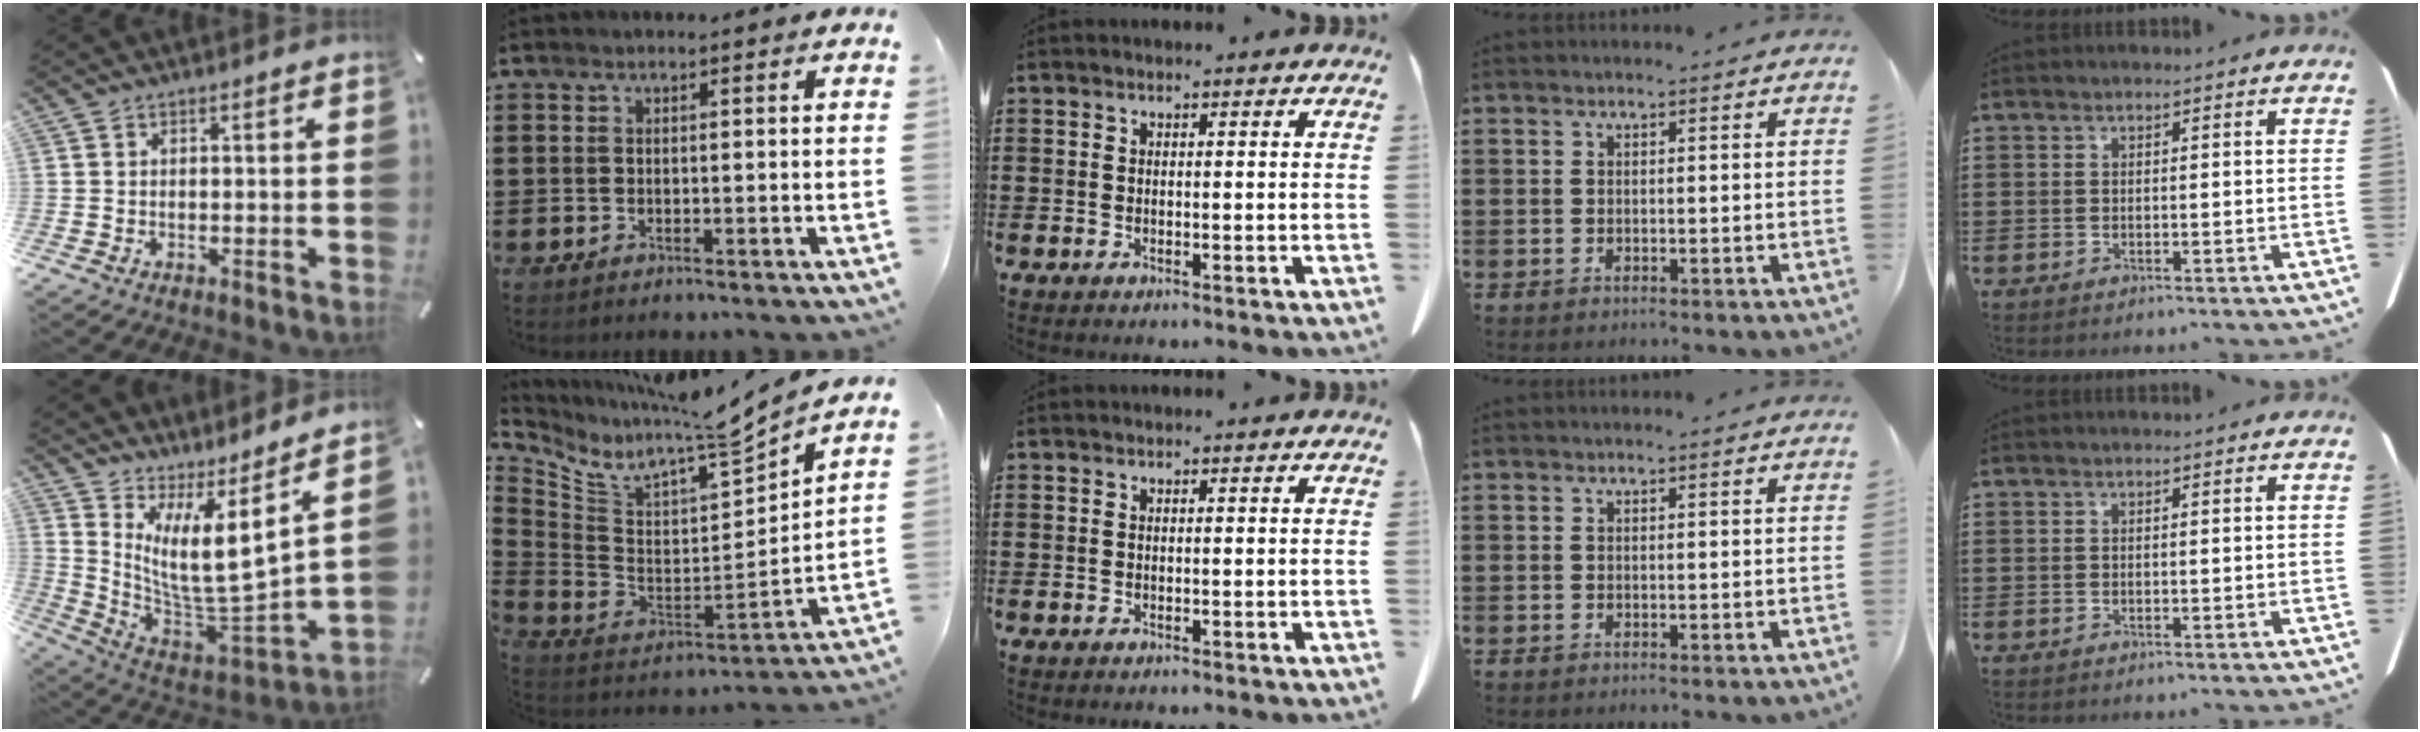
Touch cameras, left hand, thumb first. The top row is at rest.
{"thumb": {"total": 10.9, "force": [5.1, 2.3, 9.4], "torque": [-0.191, -0.094, 0.076]}, "index": {"total": 8.0, "force": [6.8, 0.6, 4.3], "torque": [-0.107, -0.071, 0.103]}}